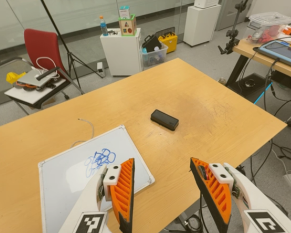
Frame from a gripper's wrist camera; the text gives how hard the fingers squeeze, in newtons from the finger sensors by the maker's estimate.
{"total": 0.0}